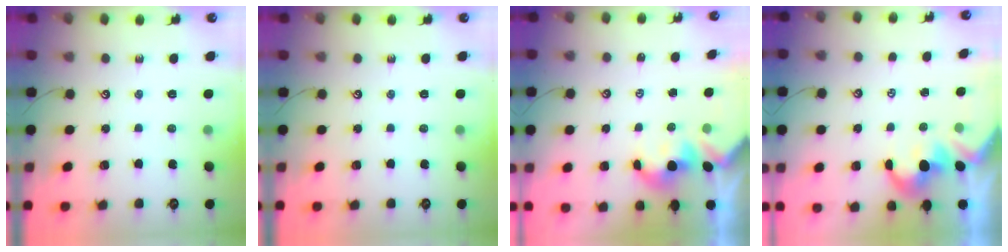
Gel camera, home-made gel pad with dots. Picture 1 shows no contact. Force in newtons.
{"total": 0.0}
{"total": 1.8, "press": 1.8, "slide": 0.2}
{"total": 1.7, "press": 1.5, "slide": 0.8}